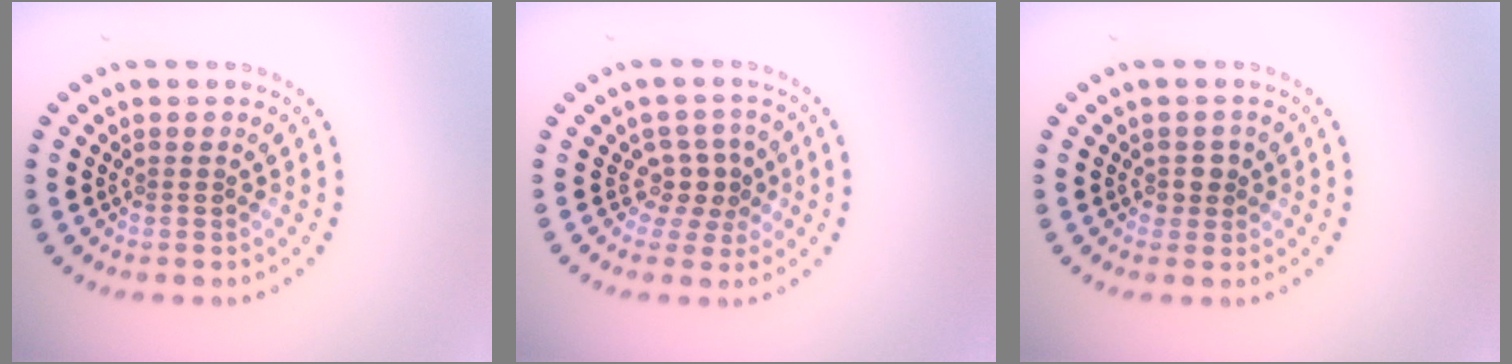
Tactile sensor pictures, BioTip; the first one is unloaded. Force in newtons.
{"total": 2.6, "press": 1.8, "slide": 1.9}
{"total": 1.5, "press": 1.2, "slide": 0.8}